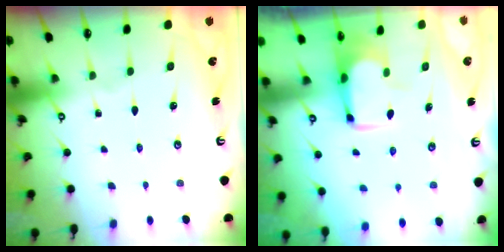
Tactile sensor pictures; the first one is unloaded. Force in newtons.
{"total": 3.7, "press": 3.7, "slide": 0.4}